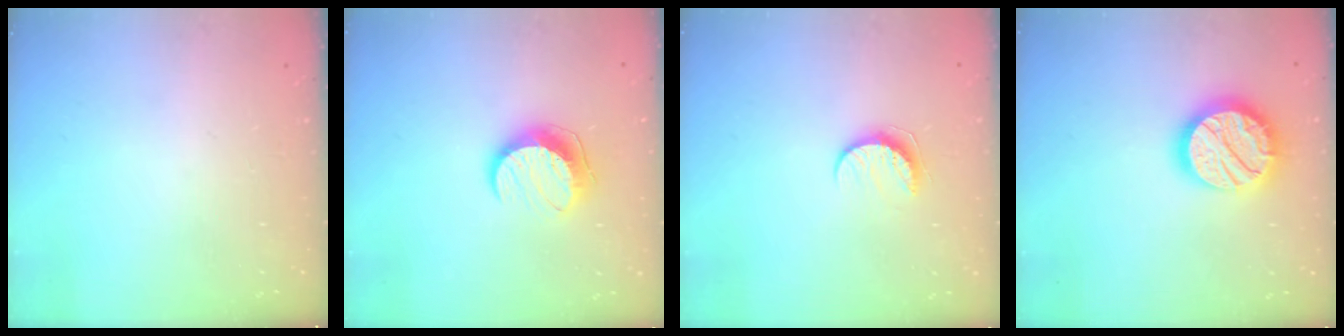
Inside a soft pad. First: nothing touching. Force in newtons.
{"total": 10.0, "press": 10.0, "slide": 0.4}
{"total": 8.1, "press": 8.1, "slide": 0.6}
{"total": 18.2, "press": 18.1, "slide": 1.2}